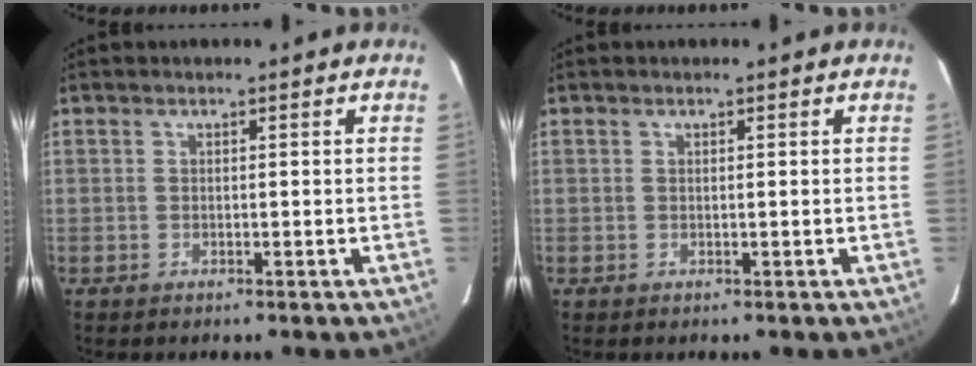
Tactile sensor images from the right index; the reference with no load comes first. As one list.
[{"total": 0.0}]